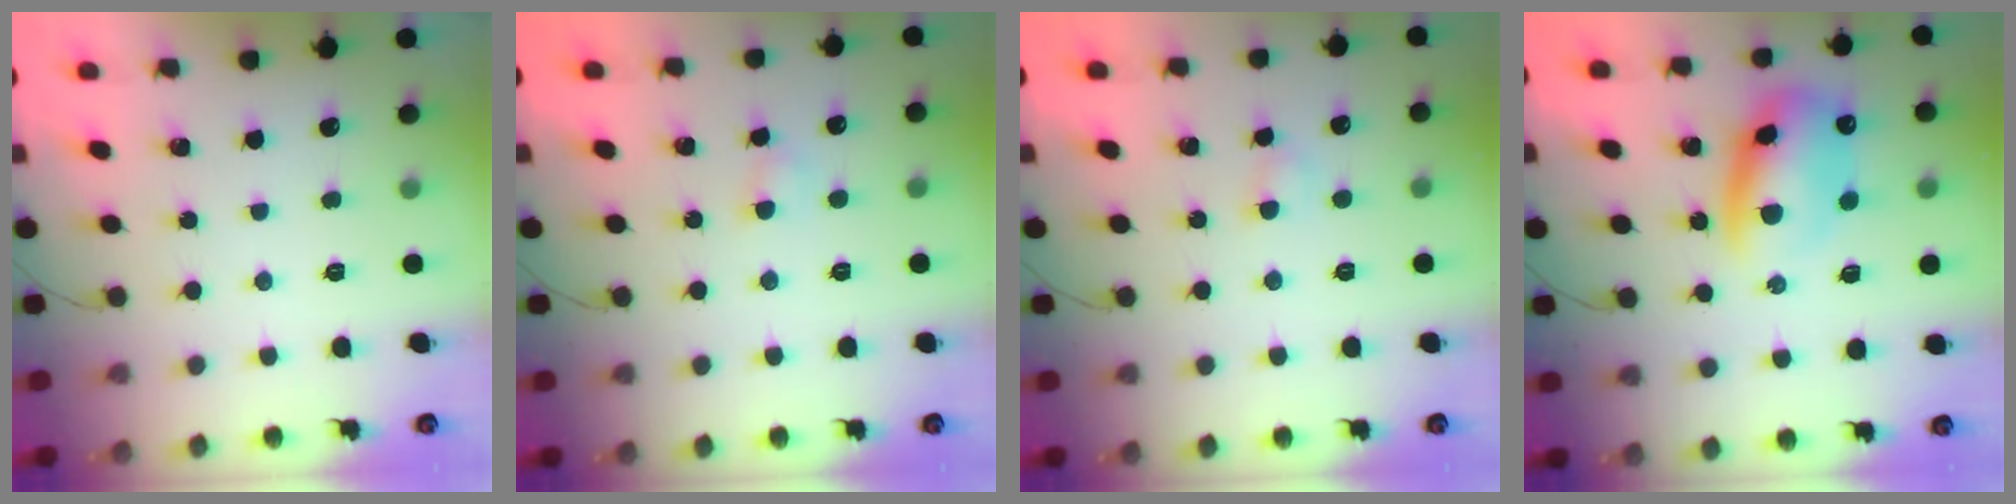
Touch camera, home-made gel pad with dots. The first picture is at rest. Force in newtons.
{"total": 3.0, "press": 2.9, "slide": 0.8}
{"total": 3.0, "press": 2.9, "slide": 0.8}
{"total": 12.2, "press": 11.9, "slide": 2.7}